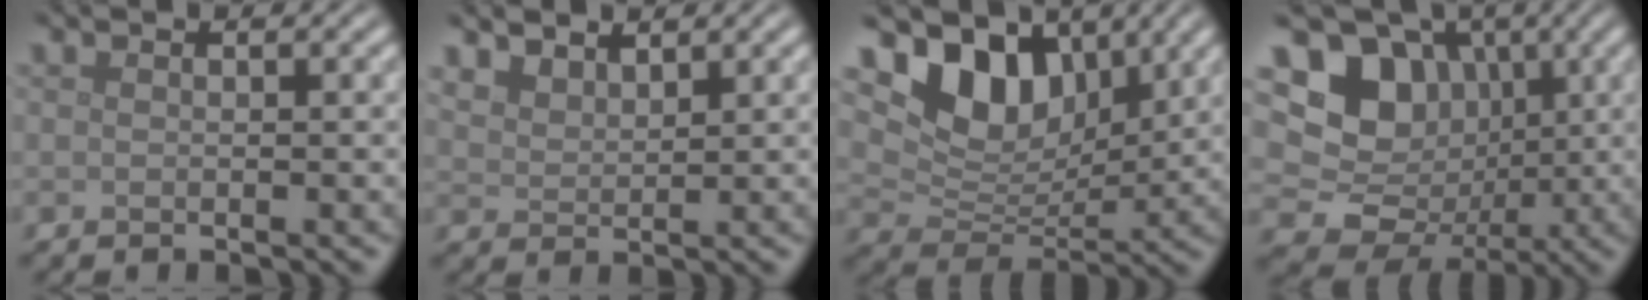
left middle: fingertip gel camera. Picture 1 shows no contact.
{"total": 3.0, "force": [2.5, 1.2, 1.1], "torque": [-0.030, -0.006, 0.055]}
{"total": 8.0, "force": [4.2, 4.9, 4.7], "torque": [-0.081, -0.007, 0.069]}
{"total": 14.4, "force": [2.4, 13.0, 5.7], "torque": [-0.135, 0.031, 0.037]}